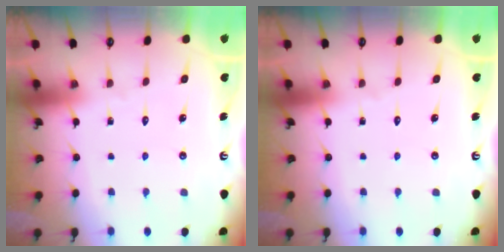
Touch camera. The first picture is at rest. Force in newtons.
{"total": 0.0}